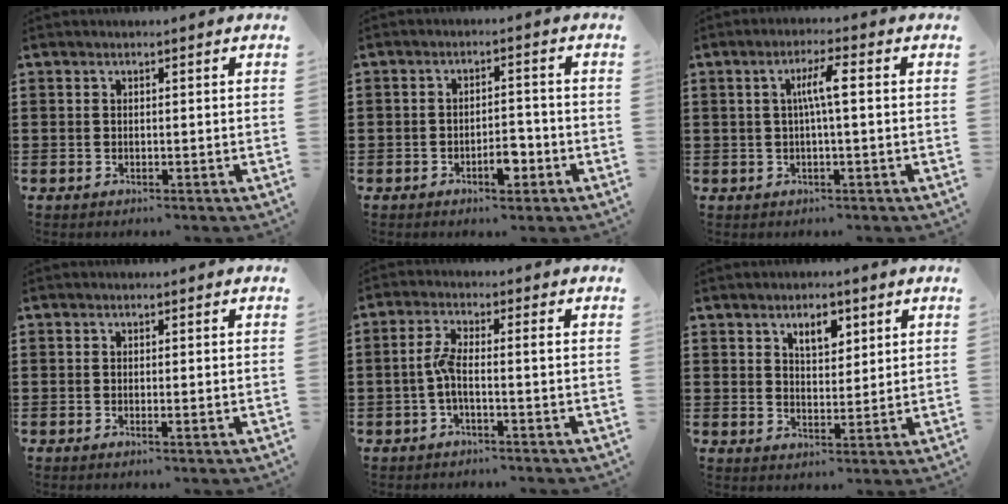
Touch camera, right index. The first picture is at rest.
{"total": 4.2, "force": [-2.2, 1.9, 3.1], "torque": [-0.051, 0.007, -0.039]}
{"total": 4.3, "force": [0.3, 0.3, 4.3], "torque": [-0.081, 0.002, 0.000]}
{"total": 0.6, "force": [-0.1, -0.1, 0.6], "torque": [-0.010, -0.003, -0.002]}
{"total": 4.0, "force": [-0.7, 0.7, 3.9], "torque": [-0.094, -0.004, -0.023]}
{"total": 4.3, "force": [2.5, 2.2, 2.6], "torque": [-0.037, -0.002, 0.040]}